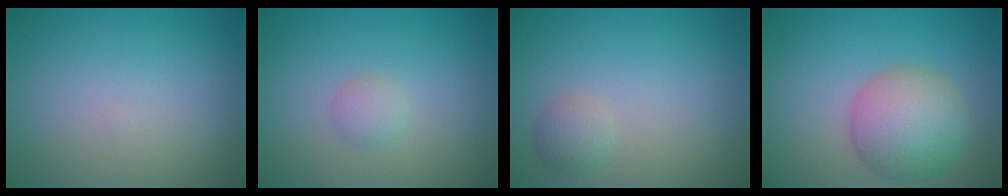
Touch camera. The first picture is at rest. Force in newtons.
{"total": 1.2, "press": 1.2, "slide": 0.0}
{"total": 1.5, "press": 1.5, "slide": 0.1}
{"total": 6.5, "press": 6.5, "slide": 0.2}